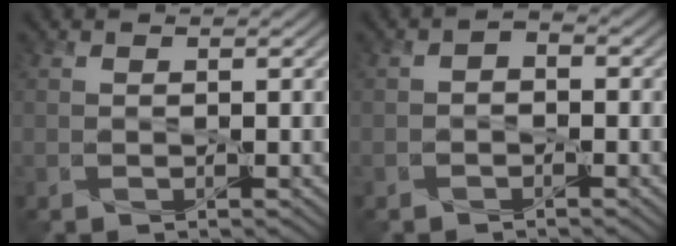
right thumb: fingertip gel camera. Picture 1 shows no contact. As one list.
[{"total": 1.5, "force": [-0.8, 1.0, 0.7], "torque": [-0.013, 0.002, -0.019]}]